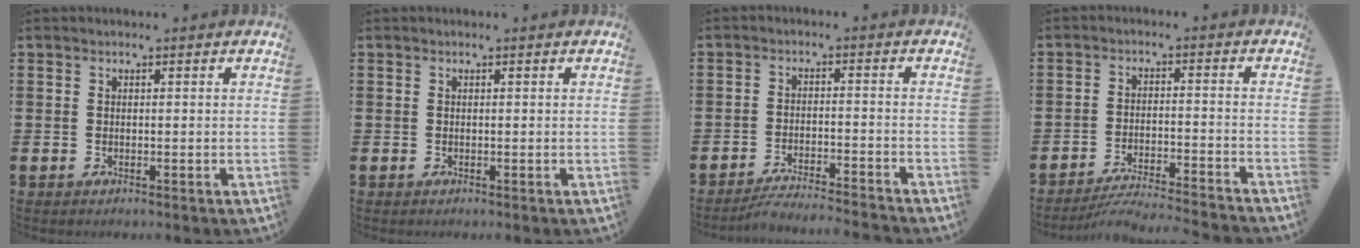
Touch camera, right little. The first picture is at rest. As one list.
[{"total": 0.0}, {"total": 3.2, "force": [-3.2, -0.4, 0.6], "torque": [-0.010, -0.001, -0.064]}, {"total": 4.1, "force": [-3.9, -0.2, 1.1], "torque": [-0.019, -0.003, -0.079]}]